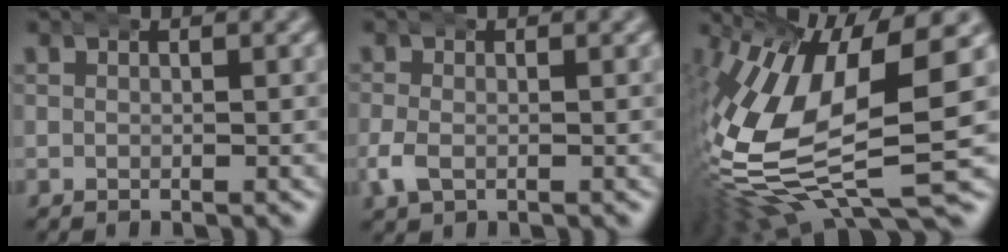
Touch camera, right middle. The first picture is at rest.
{"total": 2.2, "force": [-0.7, 1.6, 1.4], "torque": [-0.043, -0.003, -0.010]}
{"total": 15.7, "force": [-0.6, 7.9, 13.5], "torque": [-0.267, -0.027, 0.008]}